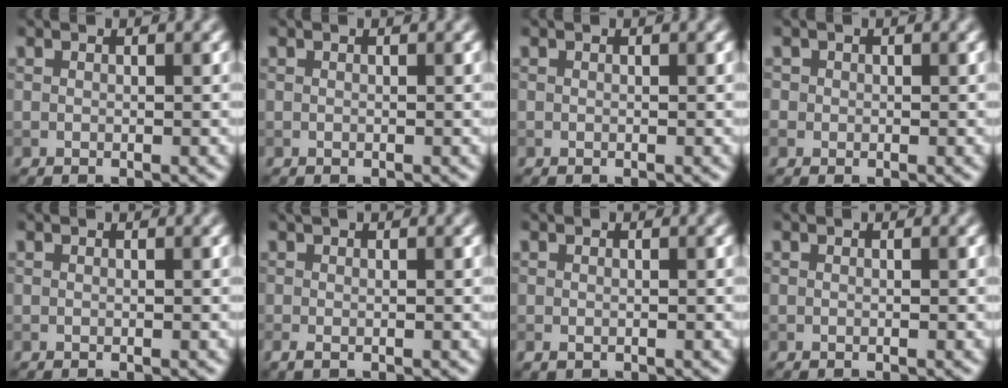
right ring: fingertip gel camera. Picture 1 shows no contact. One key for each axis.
{"total": 0.0}
{"total": 0.0}
{"total": 1.0, "fx": 0.0, "fy": 1.0, "fz": 0.1, "tx": 0.007, "ty": -0.003, "tz": -0.003}
{"total": 0.0}
{"total": 1.1, "fx": -0.1, "fy": 0.3, "fz": 1.0, "tx": -0.020, "ty": -0.002, "tz": -0.002}
{"total": 0.8, "fx": -0.3, "fy": 0.6, "fz": 0.4, "tx": -0.007, "ty": -0.005, "tz": -0.006}
{"total": 0.0}